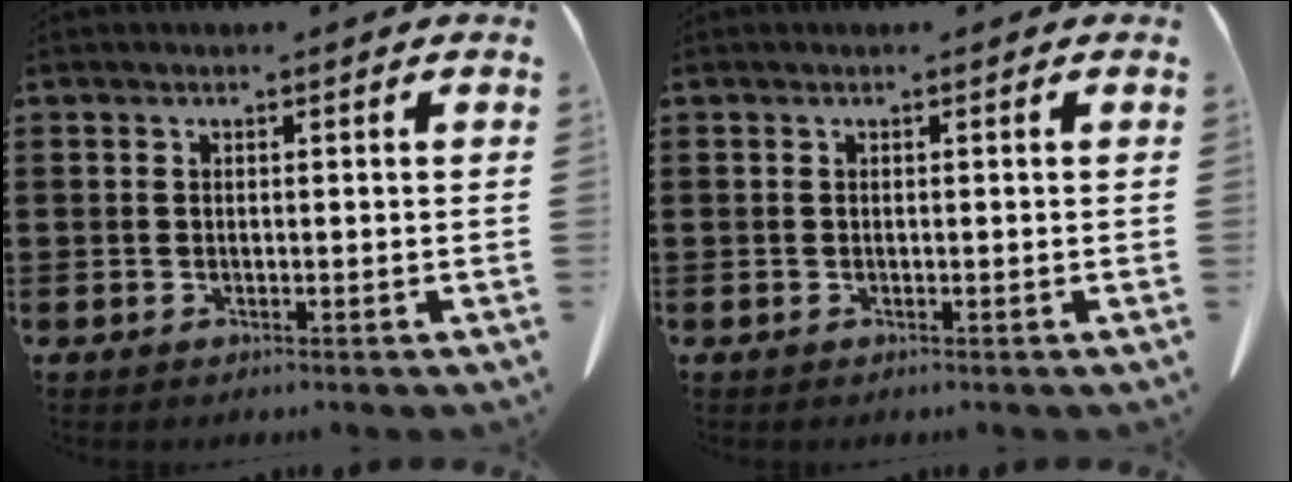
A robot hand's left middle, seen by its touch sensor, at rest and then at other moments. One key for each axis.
{"total": 0.0}